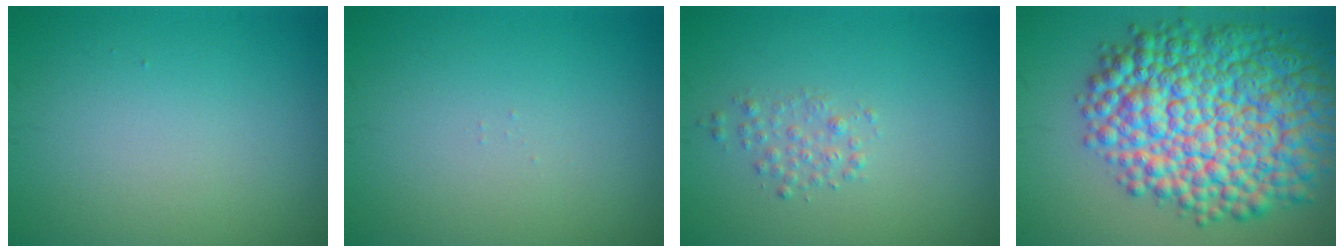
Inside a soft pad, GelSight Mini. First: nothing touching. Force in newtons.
{"total": 0.0}
{"total": 1.3, "press": 1.3, "slide": 0.0}
{"total": 14.4, "press": 14.4, "slide": 0.3}